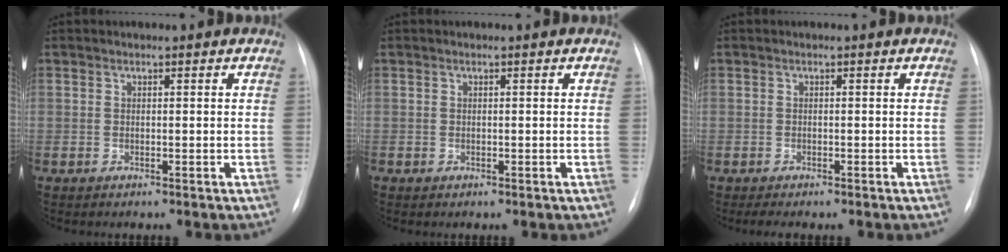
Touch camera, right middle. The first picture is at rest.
{"total": 0.0}
{"total": 1.7, "force": [-1.3, 0.6, 0.9], "torque": [-0.016, -0.003, -0.015]}